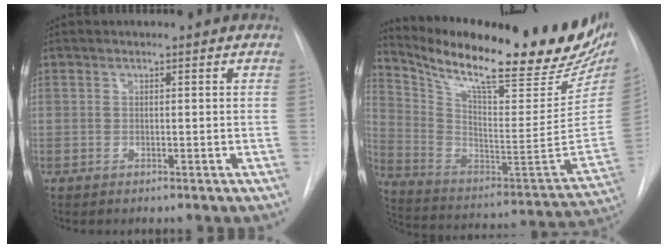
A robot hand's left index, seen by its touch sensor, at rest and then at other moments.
{"total": 30.1, "force": [23.2, 5.8, 18.2], "torque": [-0.297, -0.049, 0.329]}